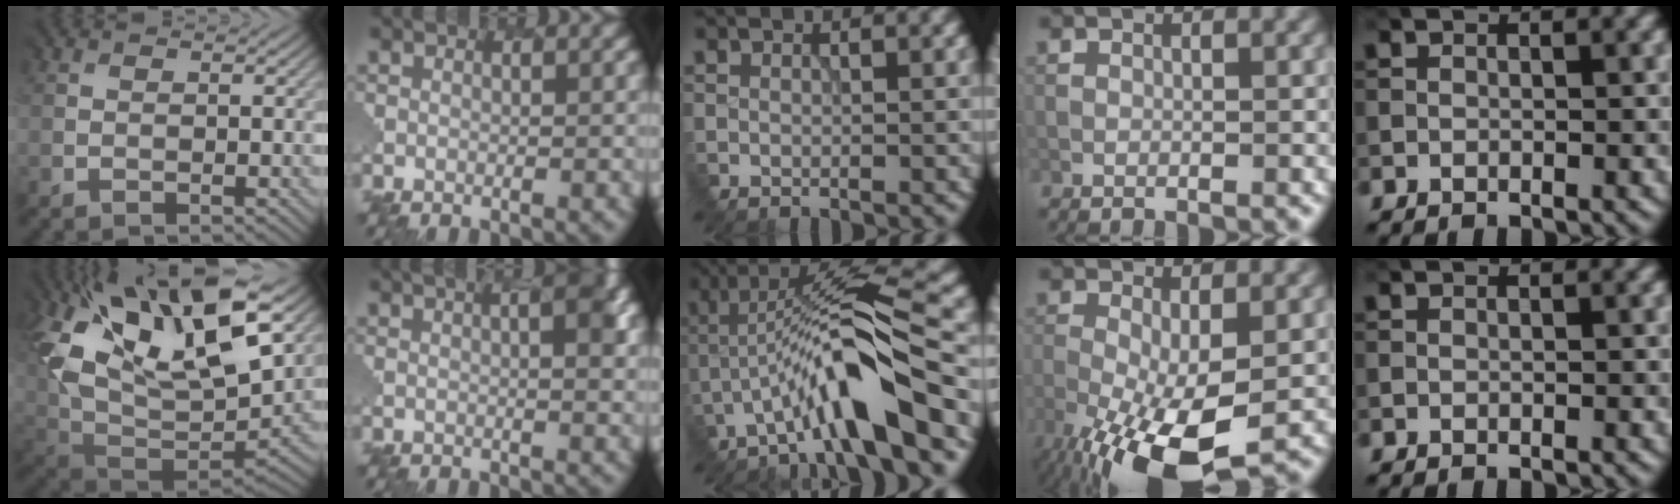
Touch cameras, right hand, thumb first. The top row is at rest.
{"thumb": {"total": 18.8, "force": [8.3, 10.1, 13.6], "torque": [-0.300, 0.009, 0.174]}, "index": {"total": 3.7, "force": [2.3, 1.3, 2.6], "torque": [-0.002, 0.040, -0.011]}, "middle": {"total": 8.8, "force": [-4.3, 1.1, 7.7], "torque": [-0.132, 0.020, -0.080]}, "ring": {"total": 9.8, "force": [-4.1, 3.5, 8.2], "torque": [-0.181, -0.030, -0.066]}}